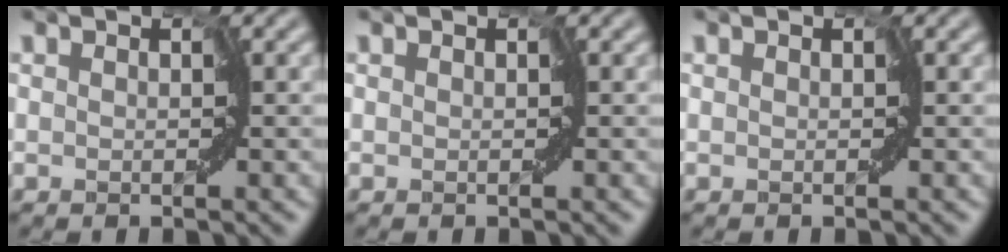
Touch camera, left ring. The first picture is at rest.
{"total": 0.0}
{"total": 0.0}